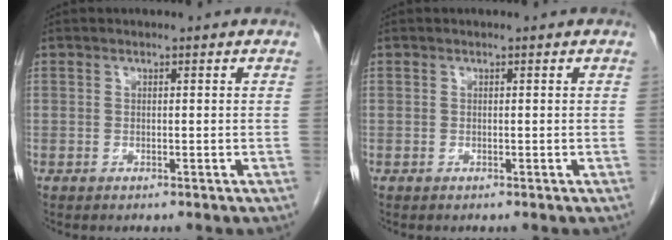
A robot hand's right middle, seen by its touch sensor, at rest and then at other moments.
{"total": 0.0}